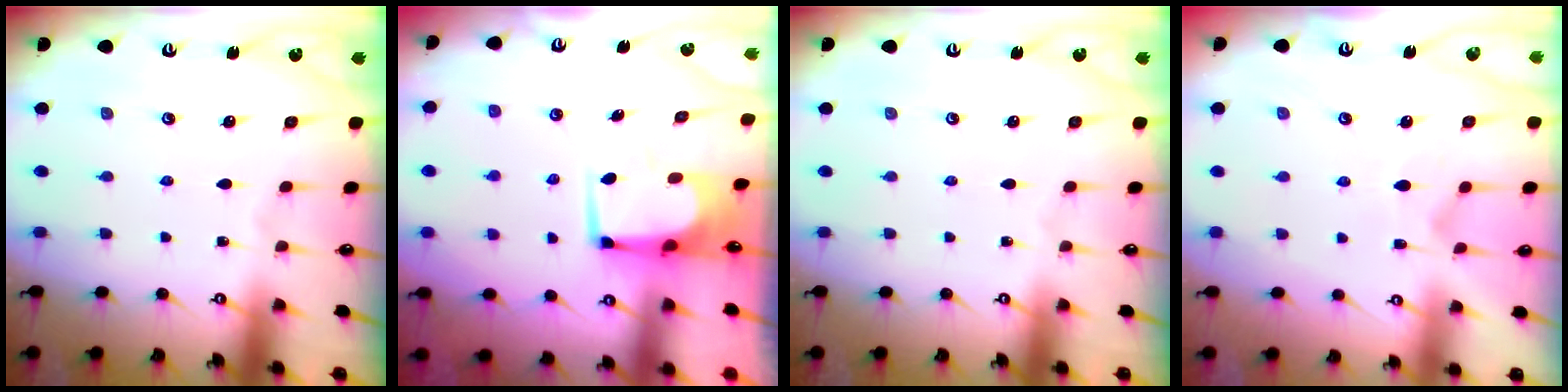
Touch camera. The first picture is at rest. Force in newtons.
{"total": 1.6, "press": 1.5, "slide": 0.2}
{"total": 0.0}
{"total": 4.0, "press": 3.7, "slide": 1.3}